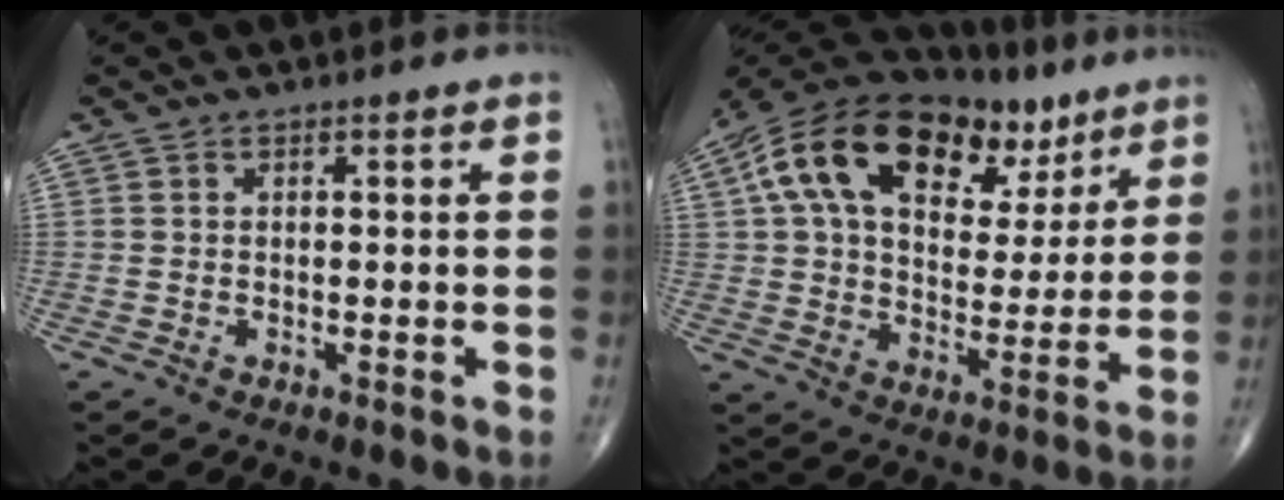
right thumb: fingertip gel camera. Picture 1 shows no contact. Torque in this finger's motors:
{"motor_torque": [2.20, 2.81, 1.85, 0.92, 0.20]}